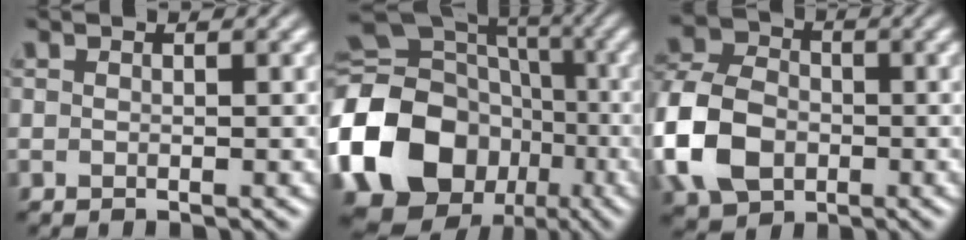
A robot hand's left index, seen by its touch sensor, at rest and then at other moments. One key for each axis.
{"total": 21.8, "fx": -6.1, "fy": 18.3, "fz": 10.2, "tx": -0.214, "ty": -0.026, "tz": -0.124}
{"total": 8.9, "fx": -2.2, "fy": 6.6, "fz": 5.4, "tx": -0.124, "ty": 0.003, "tz": -0.059}